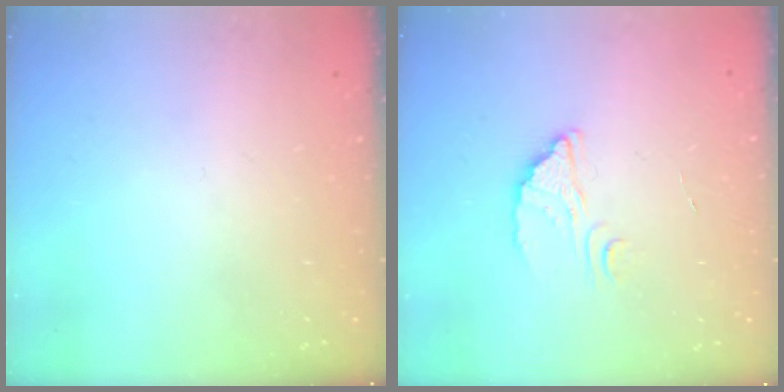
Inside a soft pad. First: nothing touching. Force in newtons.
{"total": 2.1, "press": 2.1, "slide": 0.1}